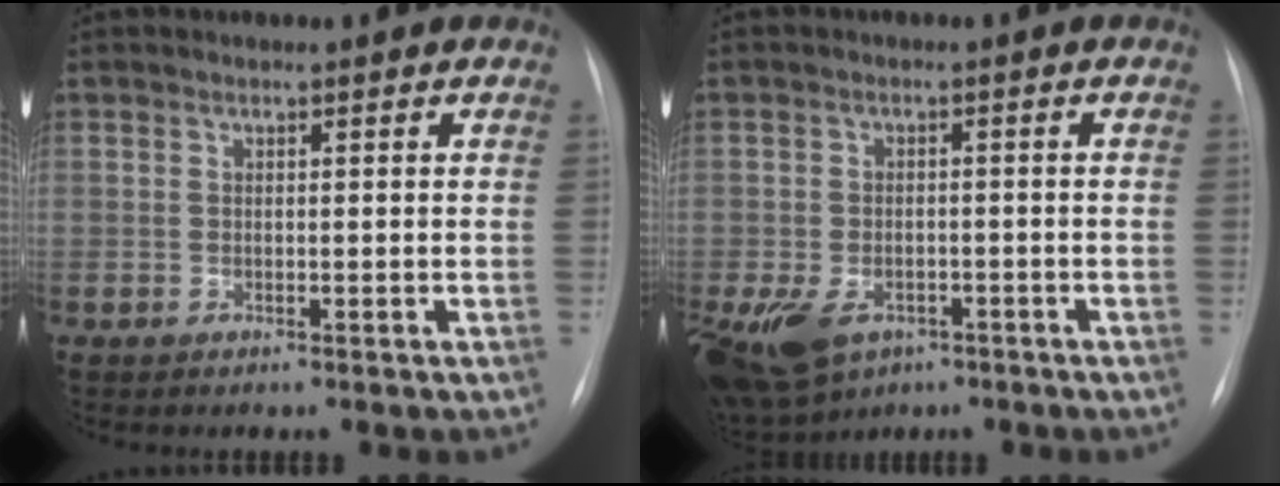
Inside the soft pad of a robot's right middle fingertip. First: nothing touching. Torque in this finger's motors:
{"motor_torque": [1.00, -1.14, 0.35, 0.13]}